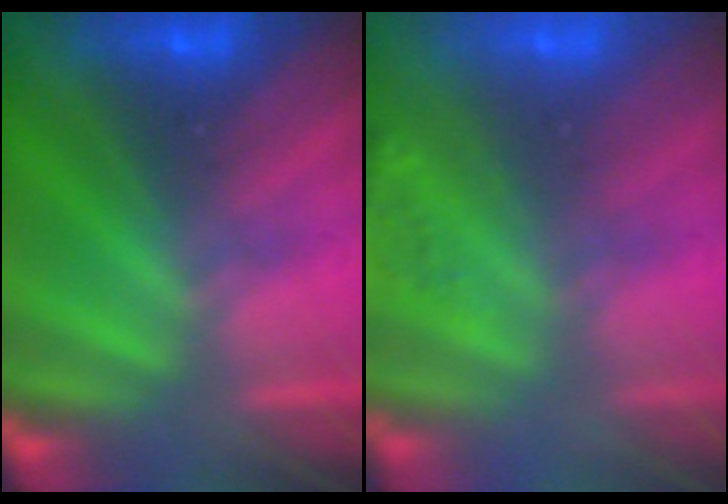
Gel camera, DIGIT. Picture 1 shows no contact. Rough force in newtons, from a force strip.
{"total": 7.0}